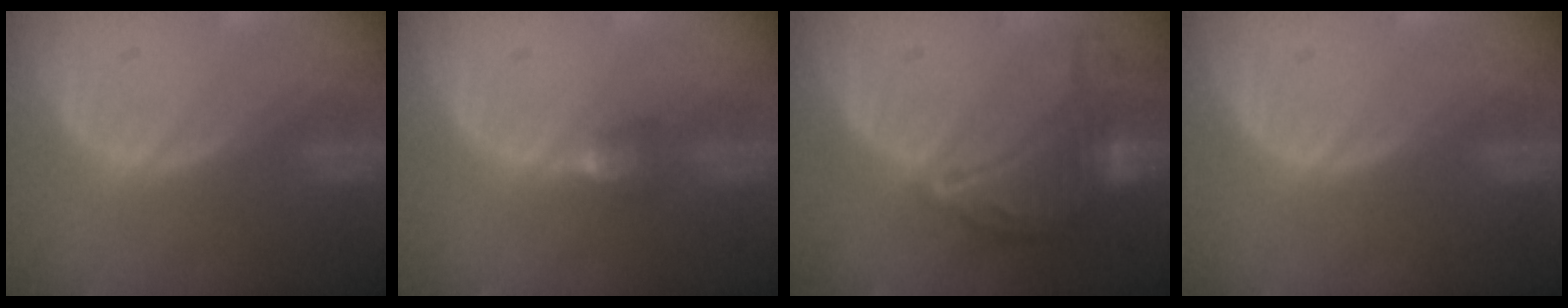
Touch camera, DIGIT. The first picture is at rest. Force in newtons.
{"total": 2.8, "press": 2.6, "slide": 1.0}
{"total": 10.0, "press": 10.0, "slide": 0.5}
{"total": 0.0}